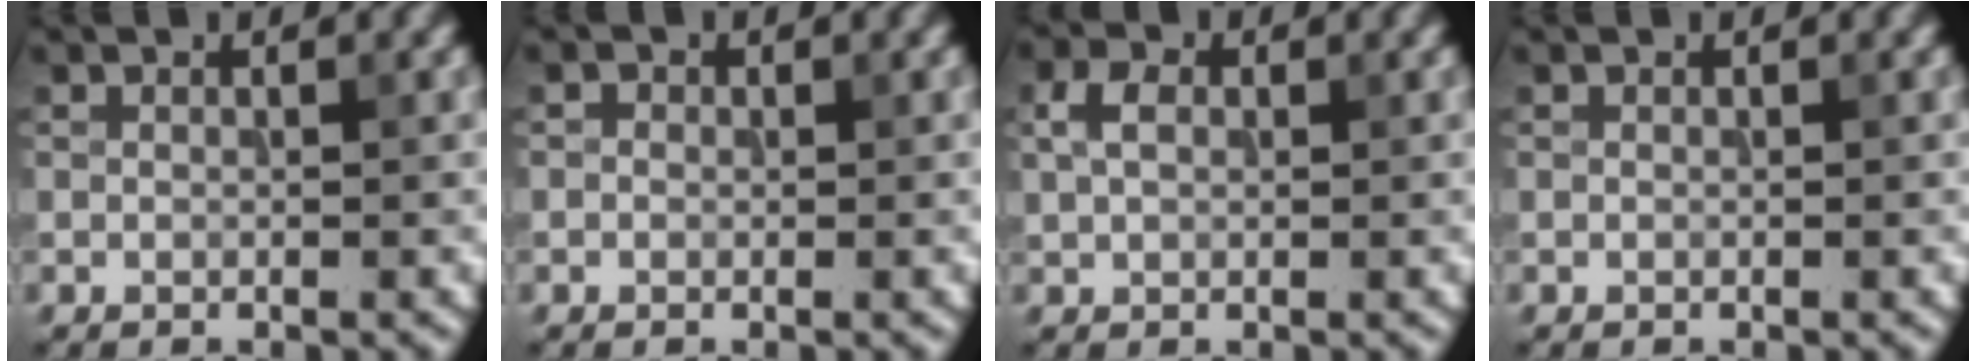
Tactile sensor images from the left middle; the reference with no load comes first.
{"total": 0.6, "force": [0.1, 0.6, 0.2], "torque": [0.000, -0.007, -0.004]}
{"total": 2.5, "force": [0.7, 1.8, 1.6], "torque": [-0.036, 0.007, 0.010]}
{"total": 0.0}